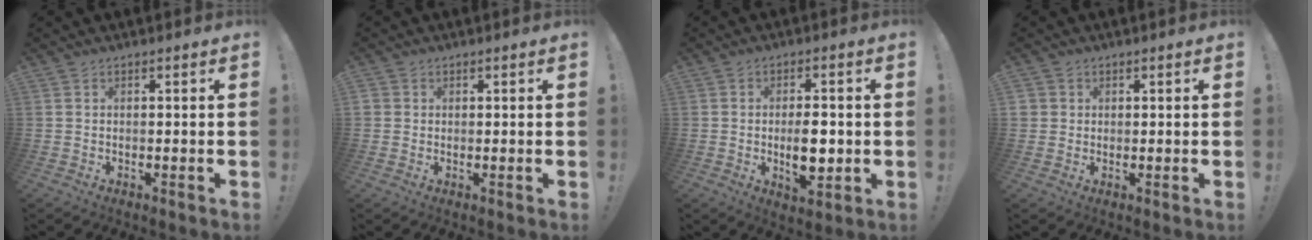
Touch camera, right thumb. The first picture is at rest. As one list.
[{"total": 1.4, "force": [0.5, 1.3, 0.2], "torque": [-0.010, 0.005, 0.011]}, {"total": 8.8, "force": [-1.1, 4.1, 7.7], "torque": [-0.121, -0.005, -0.020]}, {"total": 2.0, "force": [0.8, 1.9, 0.1], "torque": [-0.002, -0.001, 0.014]}]